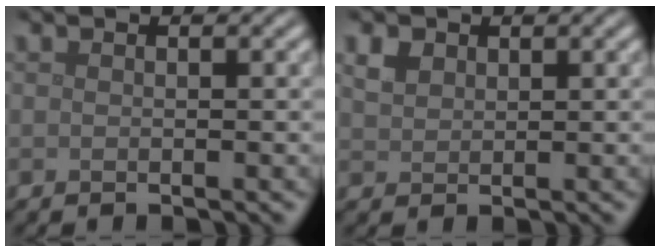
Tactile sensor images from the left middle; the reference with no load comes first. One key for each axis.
{"total": 1.7, "fx": 1.0, "fy": 1.2, "fz": 0.7, "tx": -0.017, "ty": 0.003, "tz": 0.020}